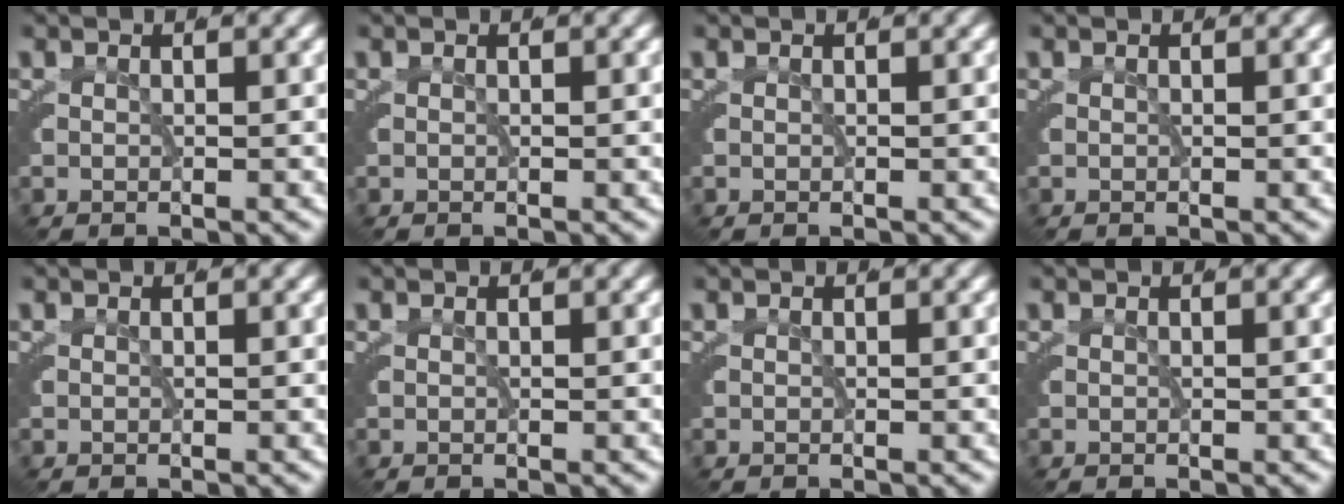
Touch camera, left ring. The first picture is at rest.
{"total": 0.0}
{"total": 0.0}
{"total": 0.0}
{"total": 0.0}
{"total": 0.0}
{"total": 0.0}
{"total": 0.0}